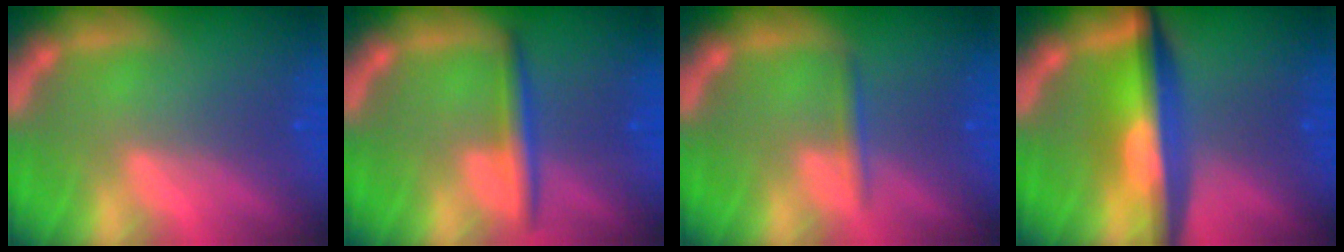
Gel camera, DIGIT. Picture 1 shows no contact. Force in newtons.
{"total": 3.0}
{"total": 1.4}
{"total": 8.5}